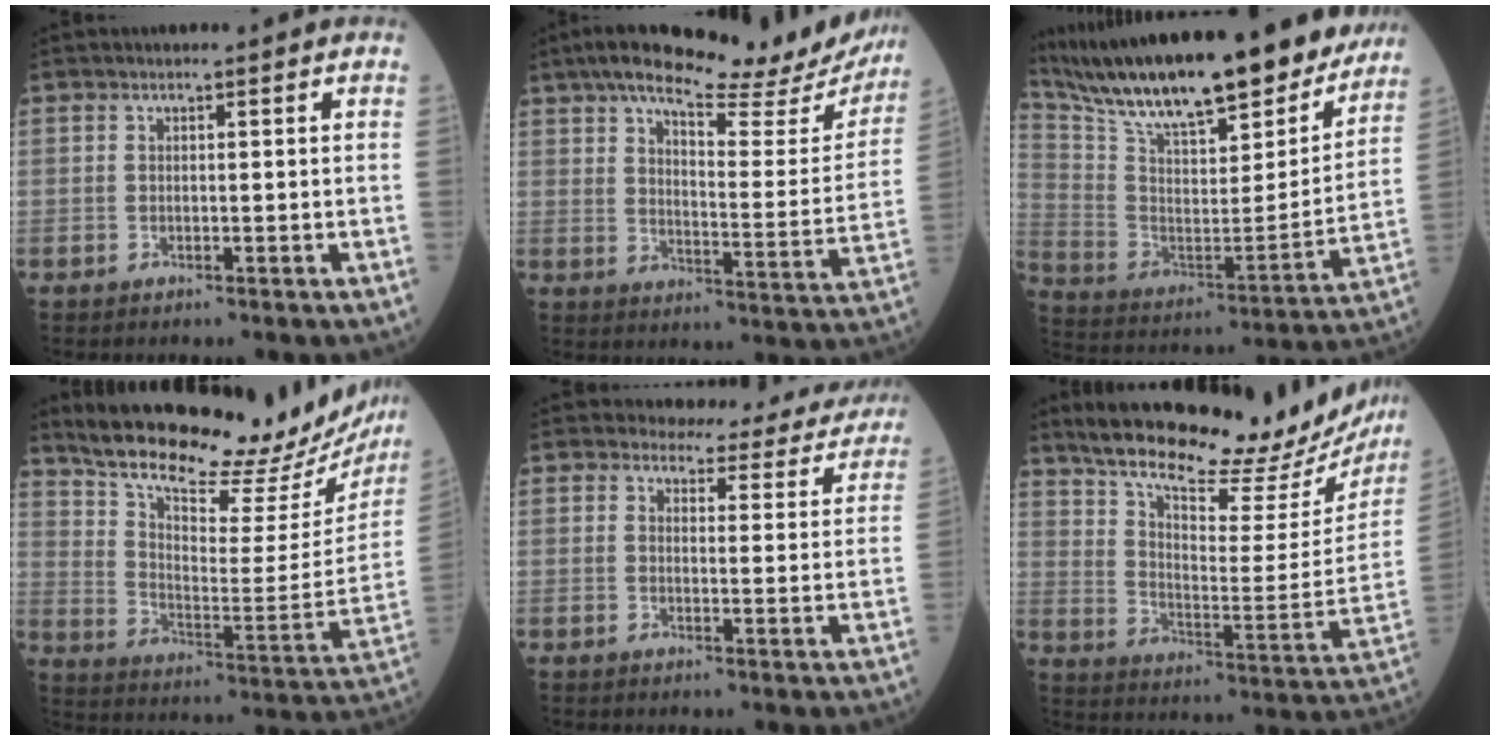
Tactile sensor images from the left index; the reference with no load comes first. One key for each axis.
{"total": 25.1, "fx": 21.3, "fy": 4.0, "fz": 12.6, "tx": -0.188, "ty": -0.031, "tz": 0.268}
{"total": 28.9, "fx": 24.5, "fy": 6.3, "fz": 14.1, "tx": -0.250, "ty": -0.026, "tz": 0.364}
{"total": 27.0, "fx": 23.6, "fy": 6.2, "fz": 11.6, "tx": -0.192, "ty": -0.064, "tz": 0.314}
{"total": 12.2, "fx": 11.5, "fy": 3.8, "fz": 1.1, "tx": 0.023, "ty": -0.027, "tz": 0.103}
{"total": 27.2, "fx": 23.5, "fy": 5.8, "fz": 12.3, "tx": -0.198, "ty": -0.051, "tz": 0.309}